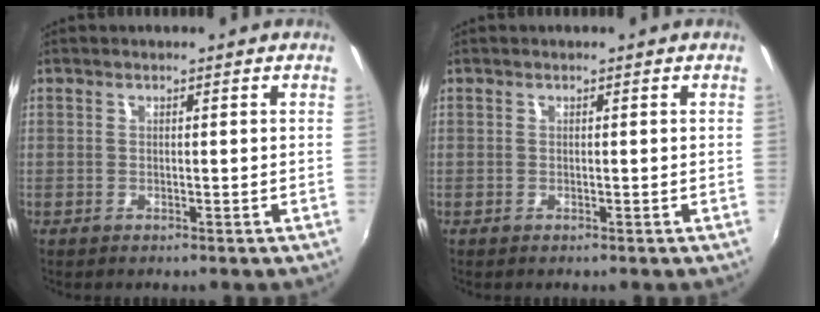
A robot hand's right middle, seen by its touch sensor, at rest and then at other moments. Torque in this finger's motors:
{"motor_torque": [0.55, -0.56, 0.06, 0.00]}